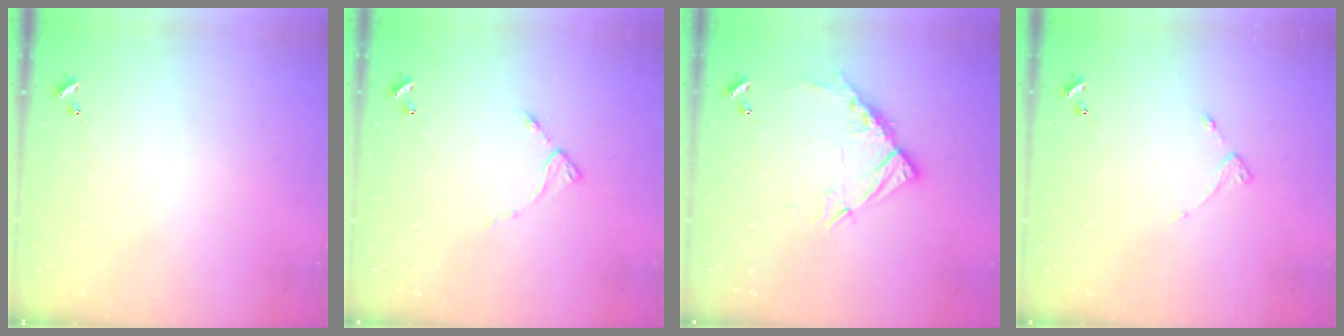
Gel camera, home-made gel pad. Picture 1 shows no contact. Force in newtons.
{"total": 2.7, "press": 2.7, "slide": 0.3}
{"total": 10.7, "press": 10.7, "slide": 0.9}
{"total": 2.6, "press": 2.6, "slide": 0.5}